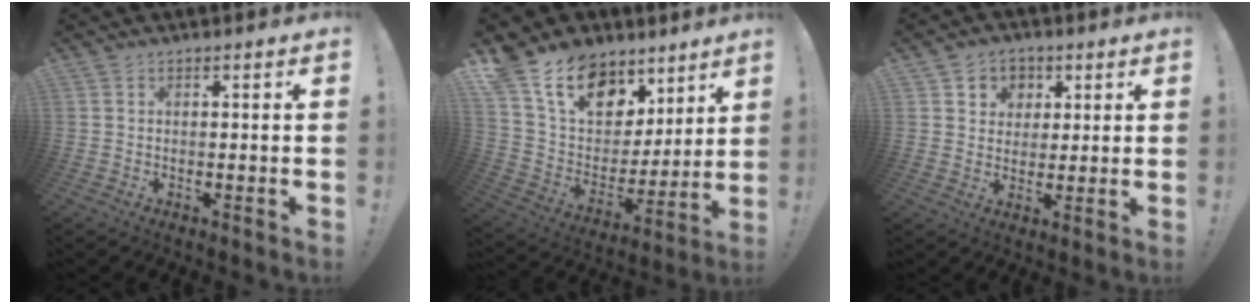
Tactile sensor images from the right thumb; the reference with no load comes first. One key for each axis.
{"total": 17.7, "fx": 11.9, "fy": 11.4, "fz": 6.3, "tx": -0.119, "ty": -0.079, "tz": 0.241}
{"total": 6.3, "fx": 1.8, "fy": 5.9, "fz": 0.9, "tx": -0.007, "ty": -0.013, "tz": 0.036}